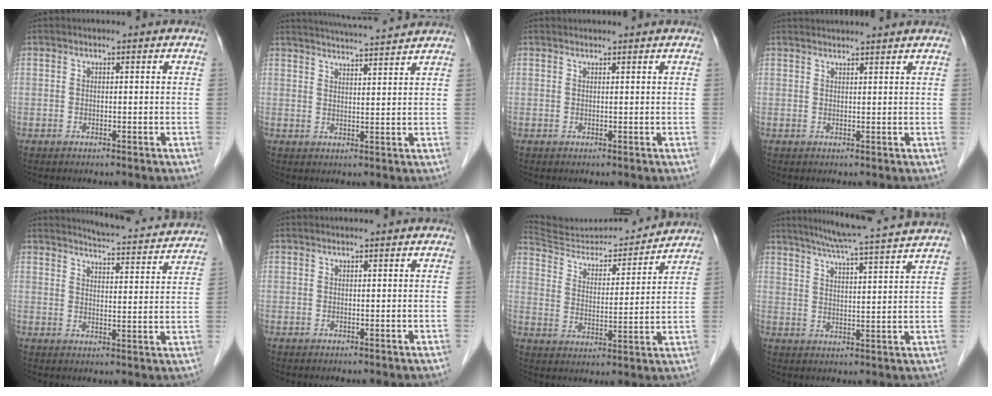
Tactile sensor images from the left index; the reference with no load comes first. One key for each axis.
{"total": 10.5, "fx": 9.9, "fy": 0.0, "fz": 3.5, "tx": -0.061, "ty": 0.019, "tz": 0.138}
{"total": 1.8, "fx": 1.8, "fy": 0.1, "fz": 0.4, "tx": -0.008, "ty": 0.017, "tz": 0.026}
{"total": 8.2, "fx": 7.7, "fy": 0.0, "fz": 2.7, "tx": -0.038, "ty": 0.033, "tz": 0.088}
{"total": 14.0, "fx": 13.5, "fy": 1.3, "fz": 3.2, "tx": -0.041, "ty": -0.021, "tz": 0.157}
{"total": 0.6, "fx": 0.5, "fy": 0.0, "fz": 0.2, "tx": -0.003, "ty": 0.007, "tz": 0.009}
{"total": 17.5, "fx": 17.0, "fy": 2.5, "fz": 2.8, "tx": -0.046, "ty": -0.001, "tz": 0.263}
{"total": 15.4, "fx": 13.8, "fy": -1.1, "fz": 6.6, "tx": -0.118, "ty": -0.002, "tz": 0.183}